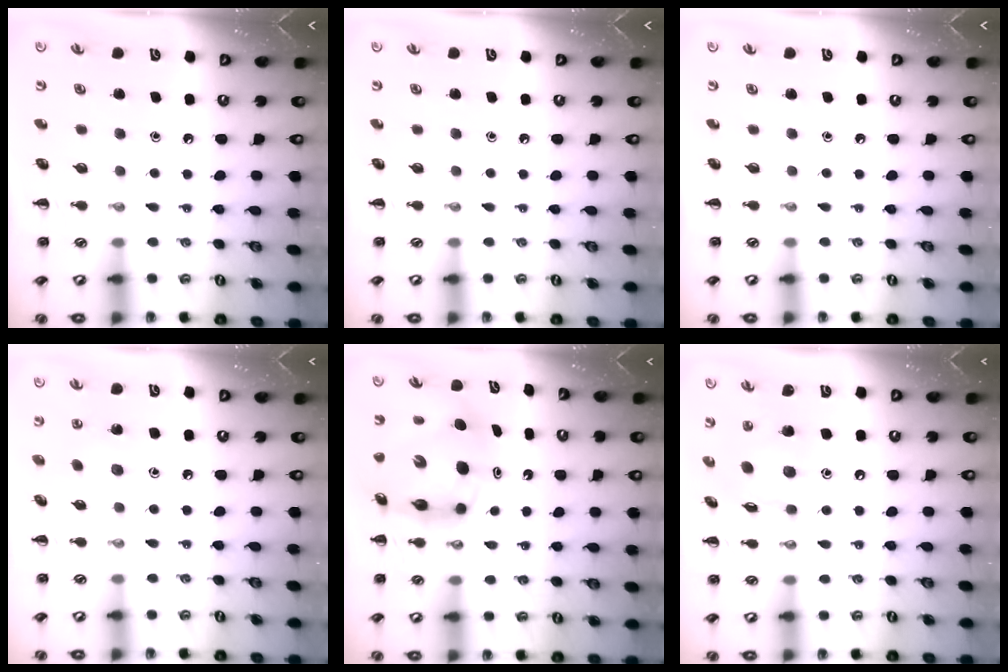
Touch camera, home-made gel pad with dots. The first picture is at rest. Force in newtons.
{"total": 0.0}
{"total": 0.0}
{"total": 7.7, "press": 7.5, "slide": 2.0}
{"total": 11.2, "press": 10.7, "slide": 3.3}
{"total": 10.2, "press": 10.2, "slide": 1.0}